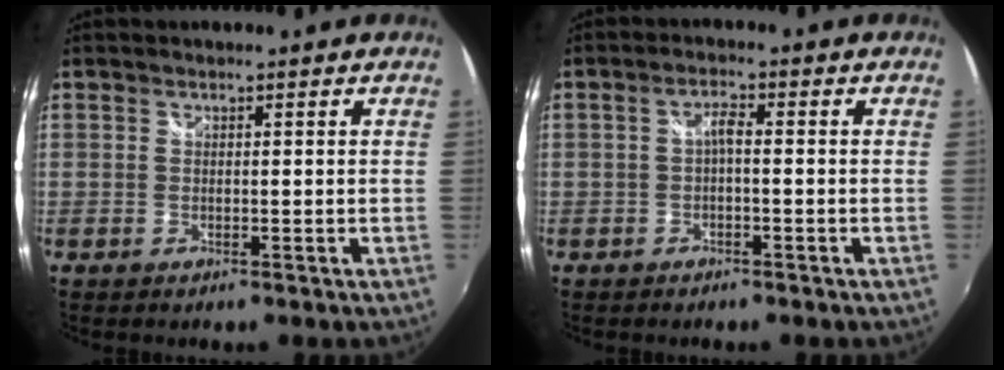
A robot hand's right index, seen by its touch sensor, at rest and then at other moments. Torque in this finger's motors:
{"motor_torque": [0.32, -0.19, 0.21, 0.05]}